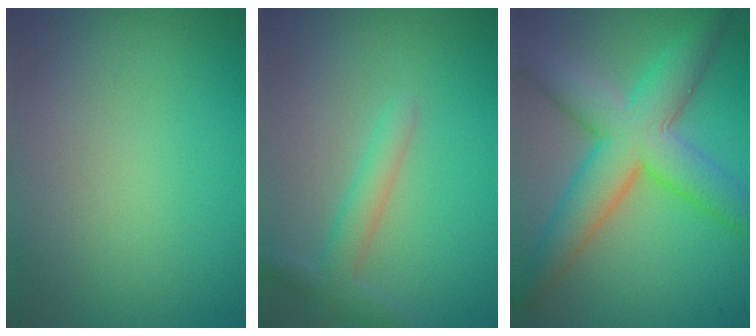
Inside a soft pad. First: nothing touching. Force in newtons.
{"total": 2.6, "press": 2.5, "slide": 0.2}
{"total": 8.5, "press": 8.5, "slide": 0.3}